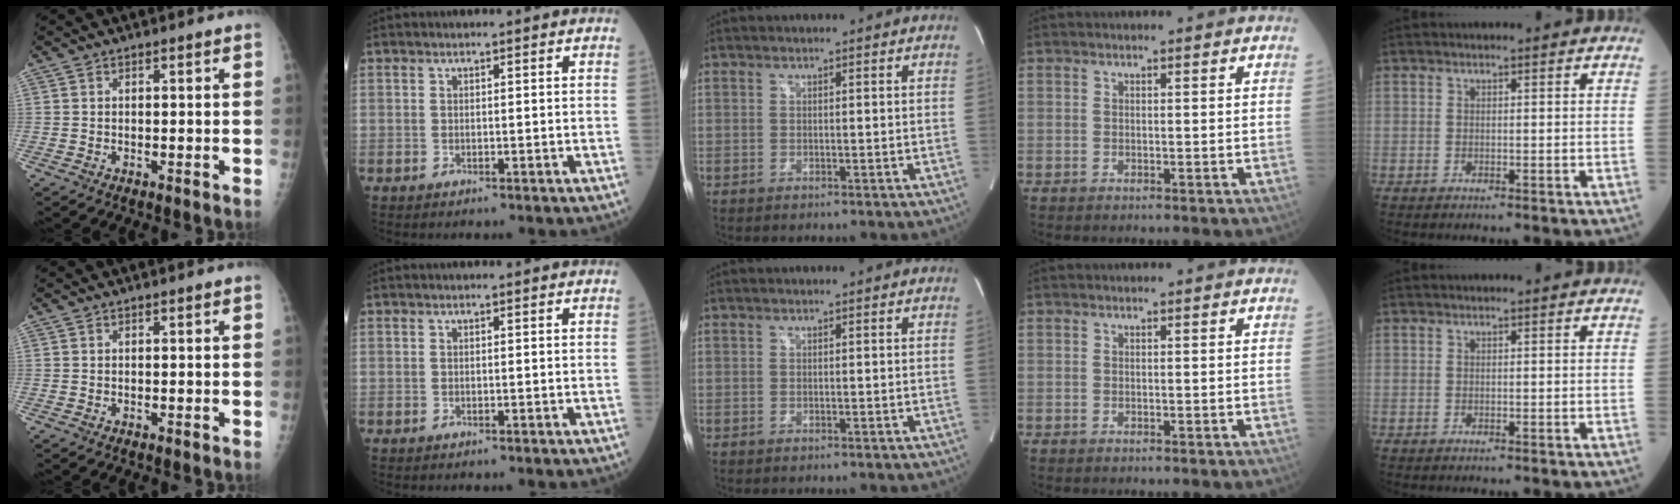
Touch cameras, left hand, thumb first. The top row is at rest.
{}